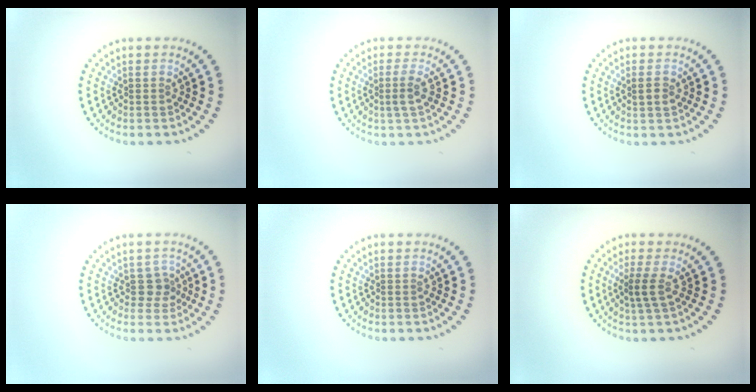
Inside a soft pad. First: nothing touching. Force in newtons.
{"total": 1.7, "press": 1.3, "slide": 1.0}
{"total": 1.4, "press": 1.3, "slide": 0.2}
{"total": 1.6, "press": 1.4, "slide": 0.8}
{"total": 0.0}
{"total": 1.5, "press": 1.2, "slide": 0.9}